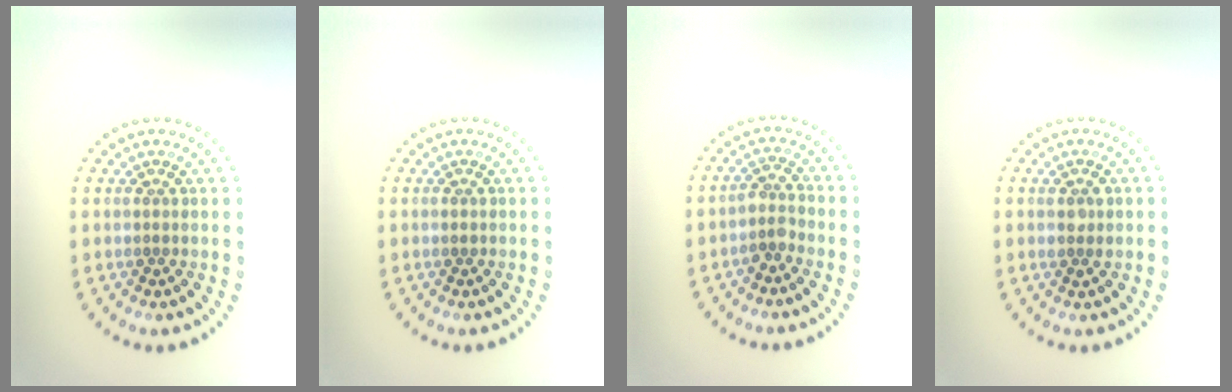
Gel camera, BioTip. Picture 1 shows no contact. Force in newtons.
{"total": 0.5, "press": 0.5, "slide": 0.1}
{"total": 1.8, "press": 1.3, "slide": 1.2}
{"total": 1.4, "press": 1.3, "slide": 0.4}